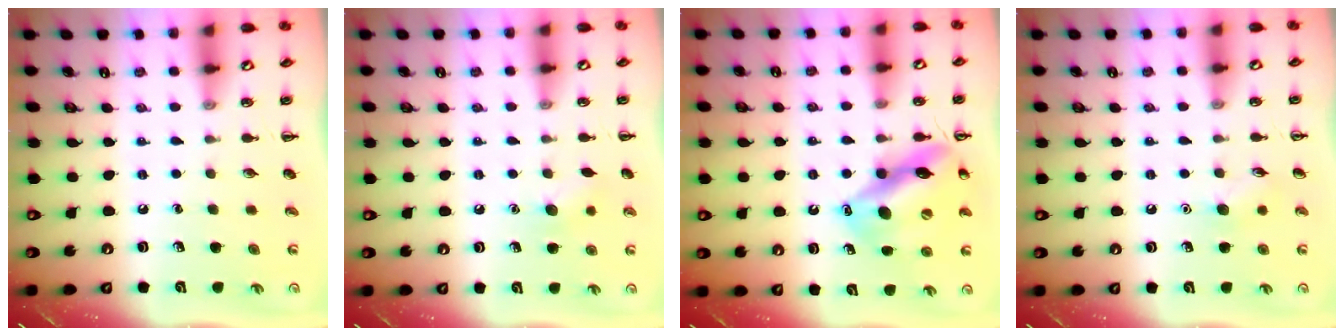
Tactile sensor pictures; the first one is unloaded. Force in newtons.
{"total": 7.4, "press": 7.1, "slide": 1.8}
{"total": 15.2, "press": 14.9, "slide": 2.7}
{"total": 5.8, "press": 5.8, "slide": 0.8}